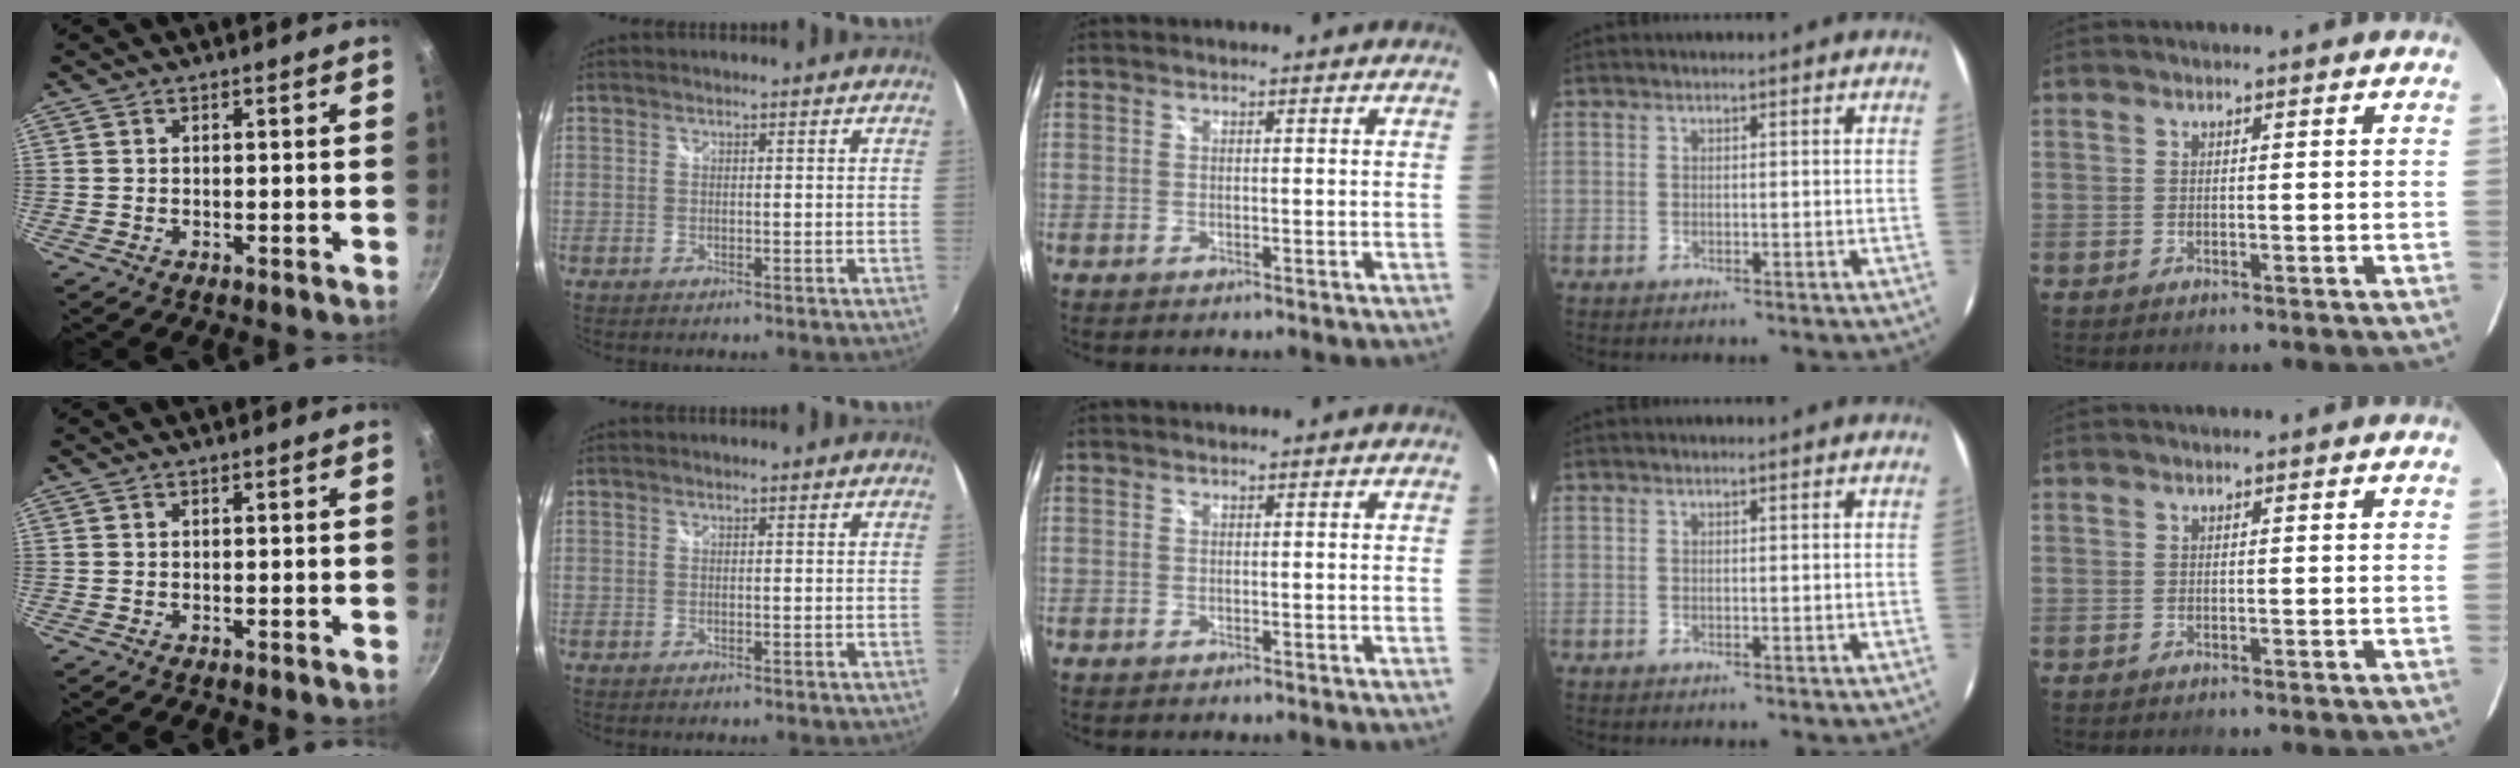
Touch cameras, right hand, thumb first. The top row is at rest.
{}